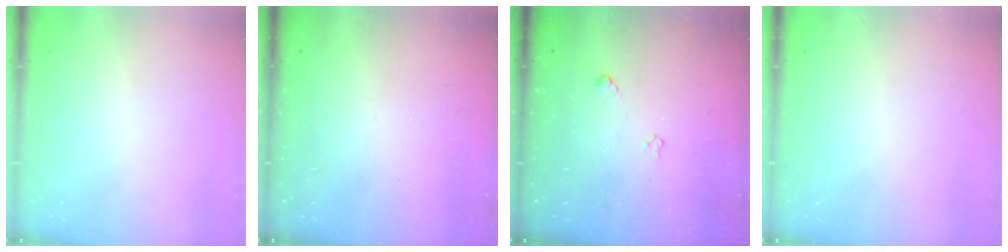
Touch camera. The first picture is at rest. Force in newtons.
{"total": 0.0}
{"total": 4.4, "press": 4.3, "slide": 0.8}
{"total": 0.0}